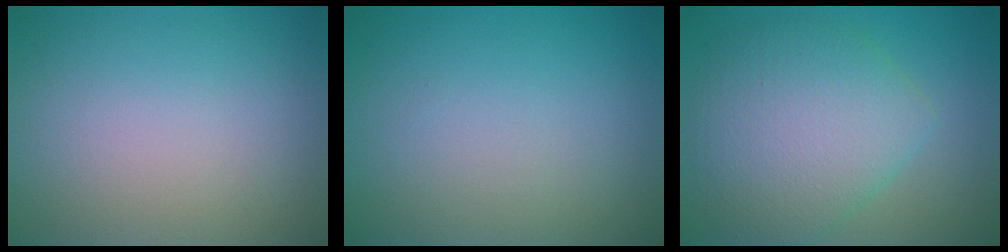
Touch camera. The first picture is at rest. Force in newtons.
{"total": 0.0}
{"total": 7.0, "press": 7.0, "slide": 0.2}